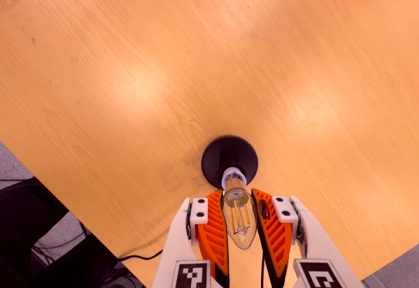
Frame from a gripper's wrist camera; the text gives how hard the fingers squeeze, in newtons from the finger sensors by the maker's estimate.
{"total": 21.8, "left": 23.6, "right": 20.0}